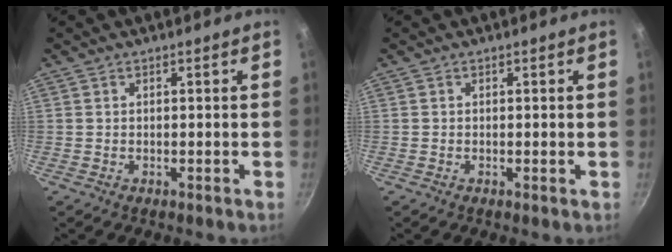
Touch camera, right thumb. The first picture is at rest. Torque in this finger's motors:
{"motor_torque": [-0.38, -0.08, -0.25, 0.05, -0.02]}